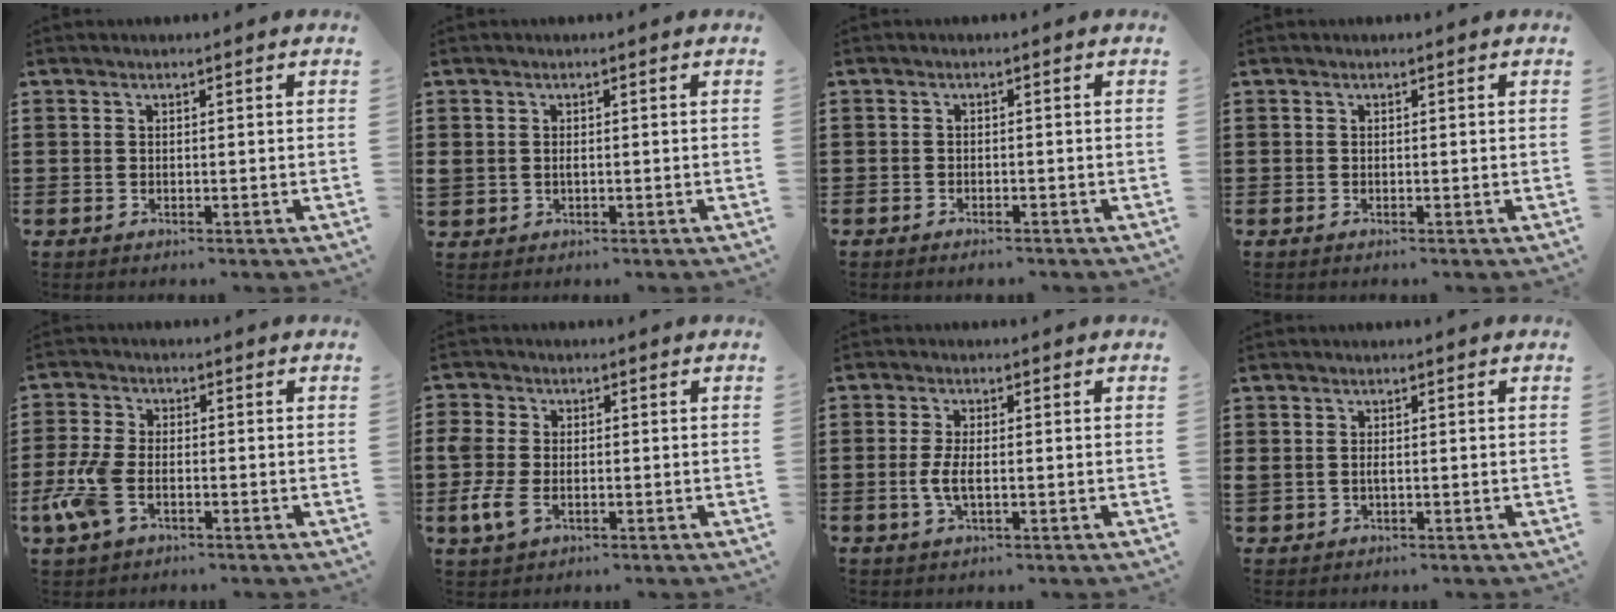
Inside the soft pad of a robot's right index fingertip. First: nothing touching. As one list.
[{"total": 0.7, "force": [0.1, 0.6, 0.3], "torque": [-0.009, 0.003, 0.001]}, {"total": 0.9, "force": [-0.9, 0.1, 0.2], "torque": [-0.007, 0.001, -0.018]}, {"total": 0.0}, {"total": 6.5, "force": [-2.3, 3.5, 5.0], "torque": [-0.127, -0.005, -0.049]}, {"total": 5.8, "force": [-1.5, 3.7, 4.2], "torque": [-0.117, -0.003, -0.036]}, {"total": 3.9, "force": [-0.6, 1.3, 3.6], "torque": [-0.077, -0.003, -0.015]}, {"total": 0.8, "force": [0.1, 0.4, 0.6], "torque": [-0.014, 0.002, 0.001]}]